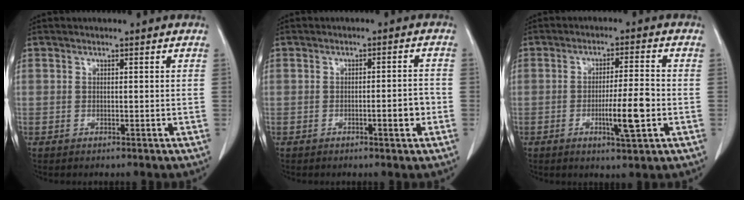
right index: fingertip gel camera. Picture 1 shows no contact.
{"total": 3.6, "force": [-1.4, 0.6, 3.3], "torque": [-0.041, 0.004, -0.019]}
{"total": 7.3, "force": [-2.0, 0.4, 7.0], "torque": [-0.113, -0.005, -0.031]}